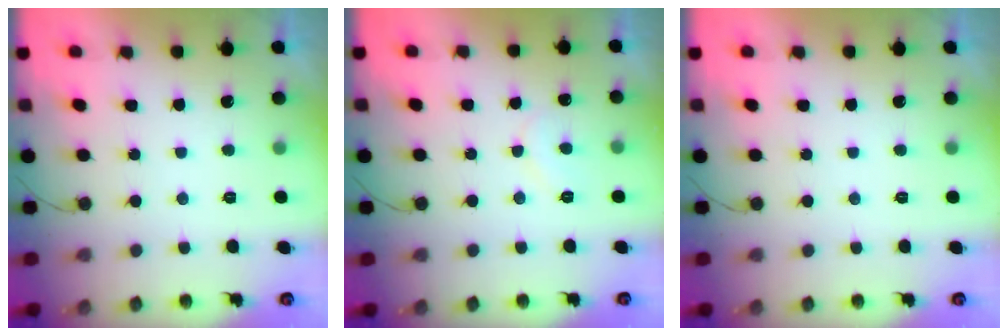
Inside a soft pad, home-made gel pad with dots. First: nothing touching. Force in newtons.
{"total": 6.7, "press": 6.7, "slide": 0.6}
{"total": 0.0}